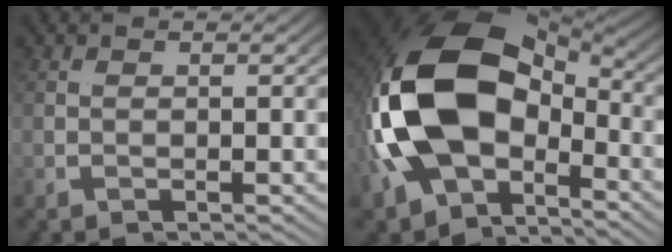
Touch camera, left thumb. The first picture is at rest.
{"total": 18.8, "force": [0.3, 10.7, 15.5], "torque": [-0.337, -0.032, 0.015]}